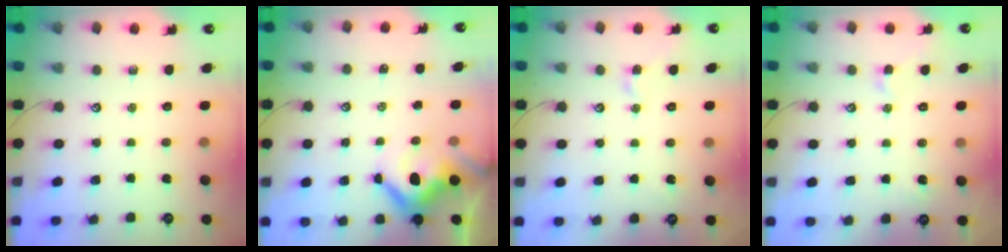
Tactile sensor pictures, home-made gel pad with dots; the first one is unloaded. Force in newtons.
{"total": 9.3, "press": 9.2, "slide": 1.3}
{"total": 1.8, "press": 1.8, "slide": 0.1}
{"total": 2.3, "press": 2.2, "slide": 0.7}